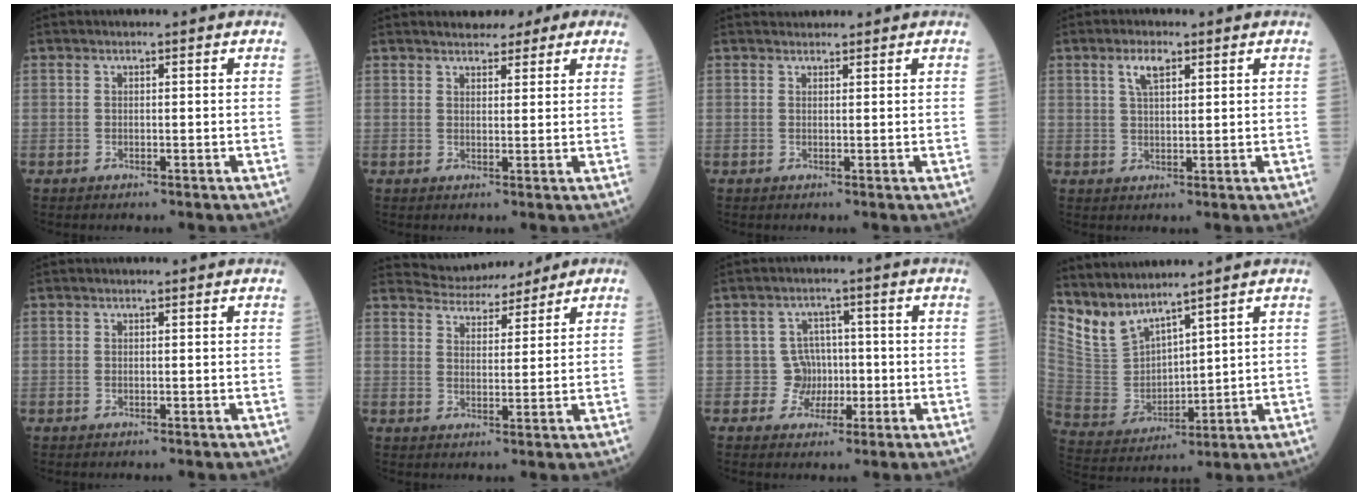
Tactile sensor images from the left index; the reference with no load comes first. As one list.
[{"total": 7.1, "force": [5.6, 2.8, 3.4], "torque": [-0.040, 0.025, 0.067]}, {"total": 1.4, "force": [1.3, 0.3, 0.0], "torque": [-0.009, 0.015, 0.024]}, {"total": 3.5, "force": [1.9, 1.2, 2.7], "torque": [-0.059, 0.008, 0.038]}, {"total": 0.0}, {"total": 7.4, "force": [6.9, 2.5, 1.3], "torque": [-0.026, 0.021, 0.105]}, {"total": 4.1, "force": [-0.9, 4.0, 0.3], "torque": [0.006, 0.008, -0.016]}, {"total": 8.0, "force": [7.6, 1.0, 2.4], "torque": [-0.080, -0.002, 0.177]}]